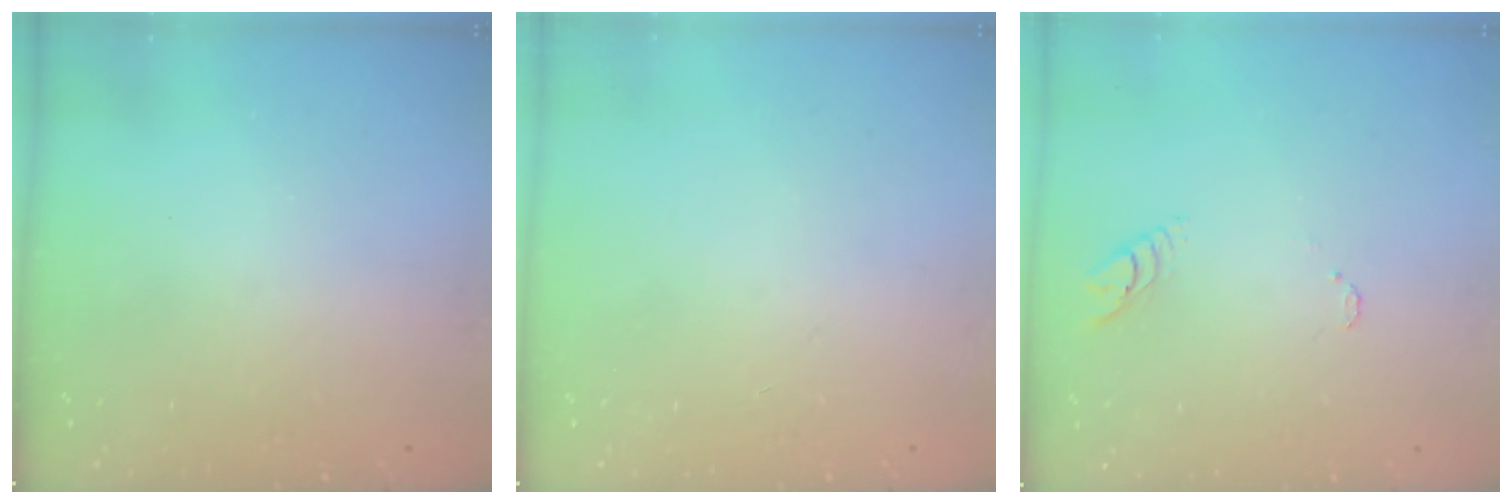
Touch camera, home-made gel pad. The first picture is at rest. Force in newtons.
{"total": 0.0}
{"total": 3.5, "press": 3.5, "slide": 0.2}